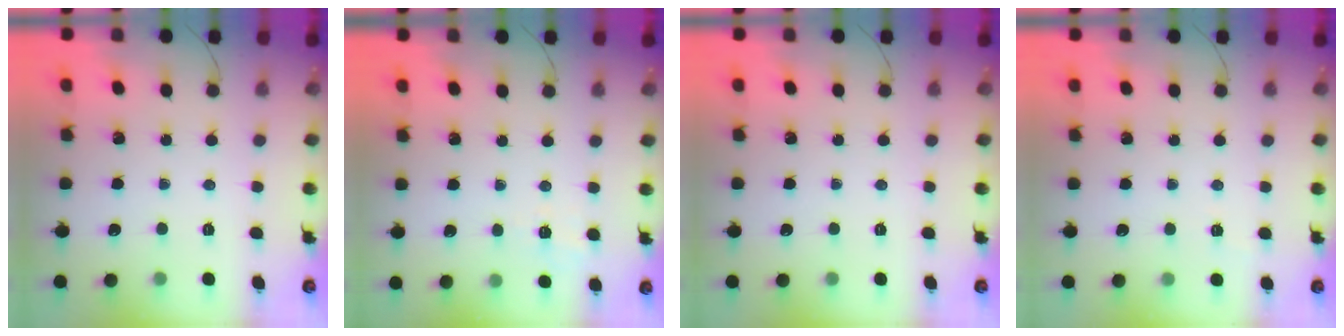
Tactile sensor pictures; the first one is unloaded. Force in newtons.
{"total": 2.4, "press": 1.8, "slide": 1.6}
{"total": 0.0}
{"total": 2.0, "press": 1.6, "slide": 1.2}